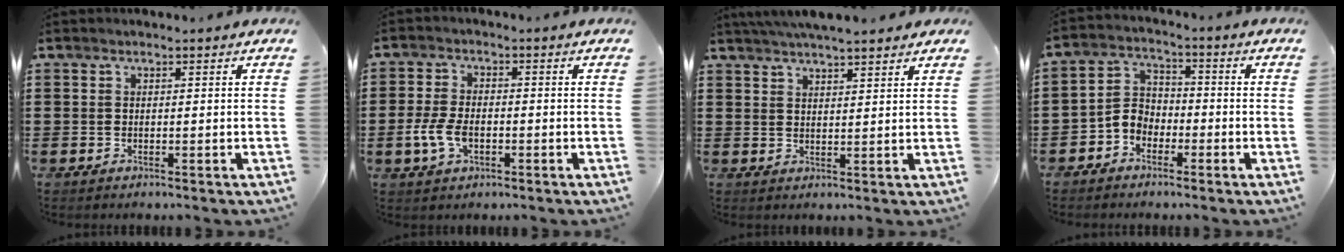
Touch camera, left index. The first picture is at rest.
{"total": 5.2, "force": [-1.5, 2.9, 4.0], "torque": [-0.095, -0.002, -0.031]}
{"total": 4.4, "force": [4.0, 0.2, 1.8], "torque": [-0.044, -0.004, 0.074]}
{"total": 4.5, "force": [-3.1, 2.8, 1.5], "torque": [-0.047, 0.006, -0.070]}